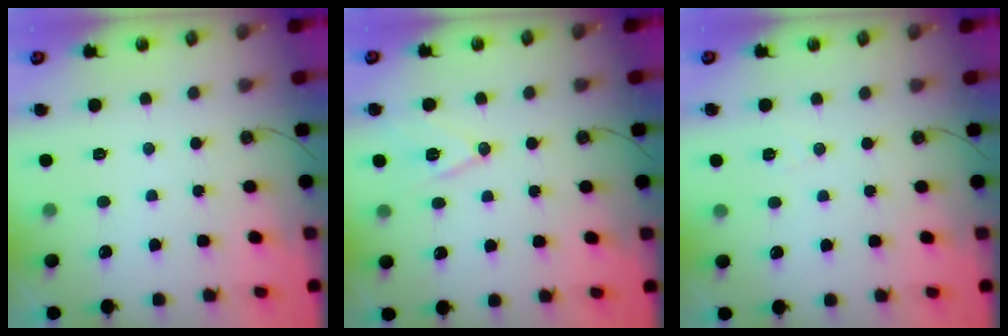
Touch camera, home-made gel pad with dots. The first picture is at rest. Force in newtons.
{"total": 9.2, "press": 8.5, "slide": 3.6}
{"total": 4.3, "press": 3.4, "slide": 2.5}